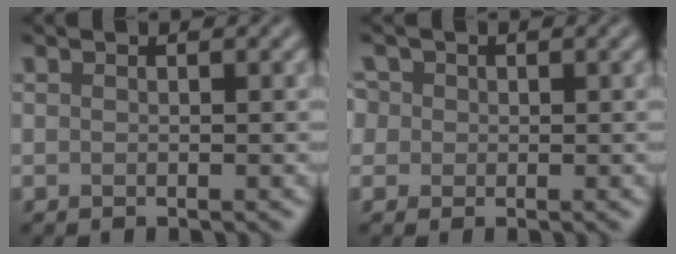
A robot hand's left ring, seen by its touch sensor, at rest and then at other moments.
{"total": 3.8, "force": [1.5, 3.1, 1.6], "torque": [-0.034, 0.022, 0.006]}